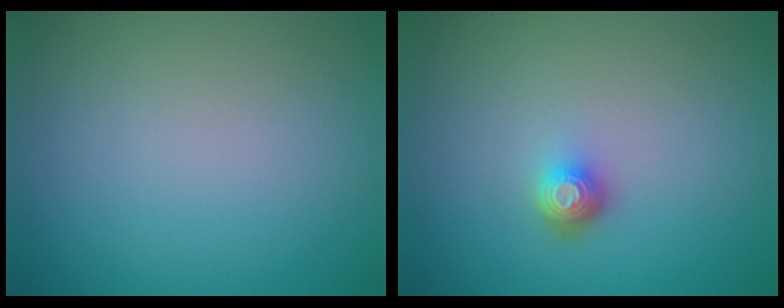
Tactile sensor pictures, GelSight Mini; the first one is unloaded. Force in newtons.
{"total": 1.7, "press": 1.3, "slide": 1.2}